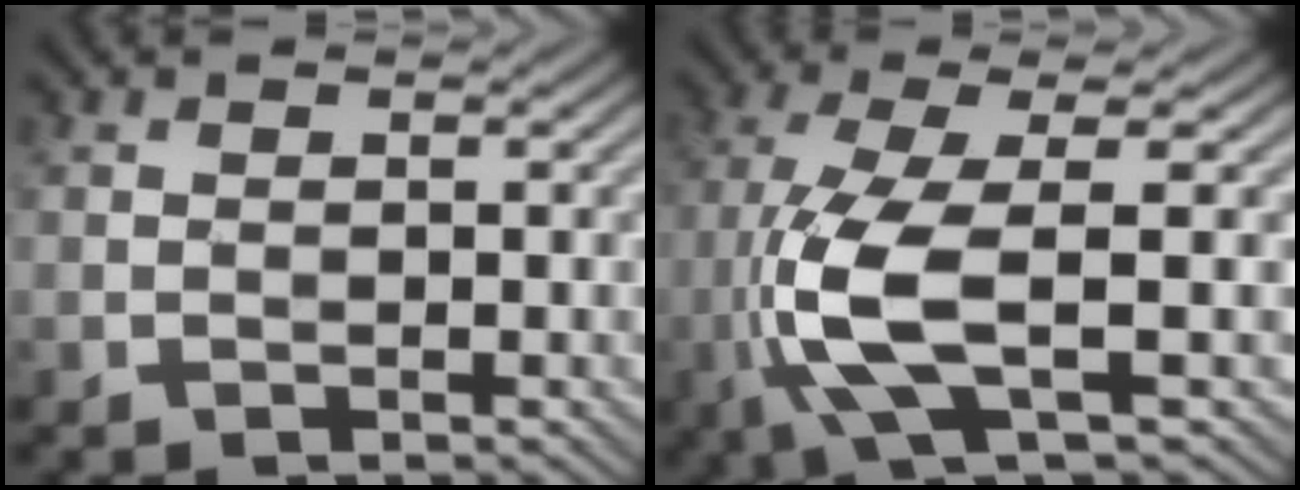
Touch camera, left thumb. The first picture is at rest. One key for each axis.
{"total": 8.2, "fx": -1.6, "fy": 1.4, "fz": 7.9, "tx": -0.177, "ty": 0.007, "tz": -0.039}